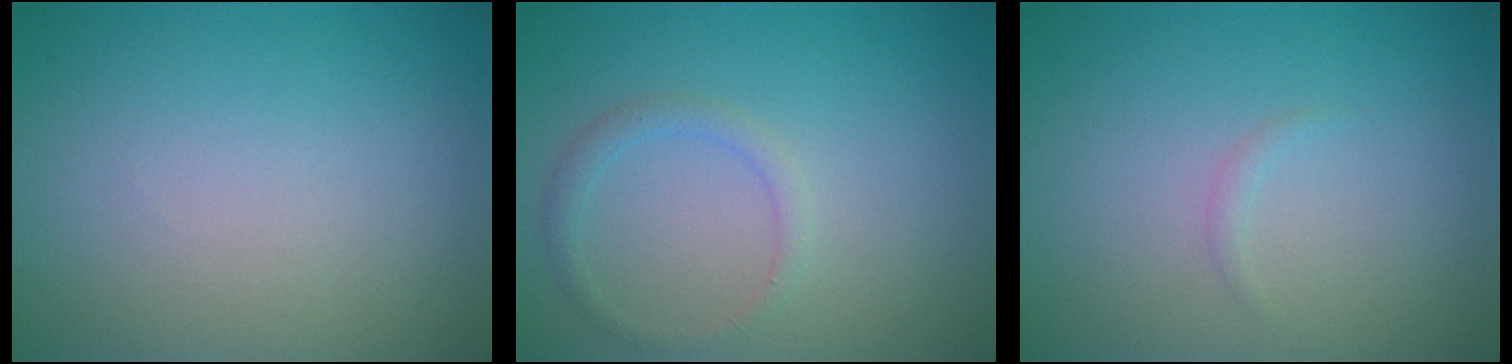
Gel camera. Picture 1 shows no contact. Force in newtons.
{"total": 1.4, "press": 1.4, "slide": 0.2}
{"total": 0.6, "press": 0.6, "slide": 0.1}